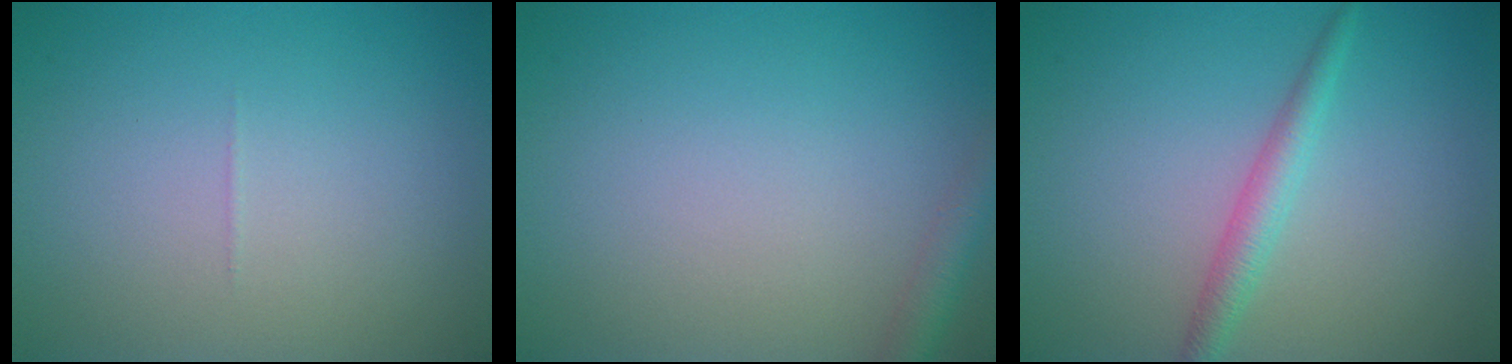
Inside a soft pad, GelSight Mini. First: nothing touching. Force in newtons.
{"total": 2.0, "press": 2.0, "slide": 0.1}
{"total": 2.2, "press": 2.2, "slide": 0.1}